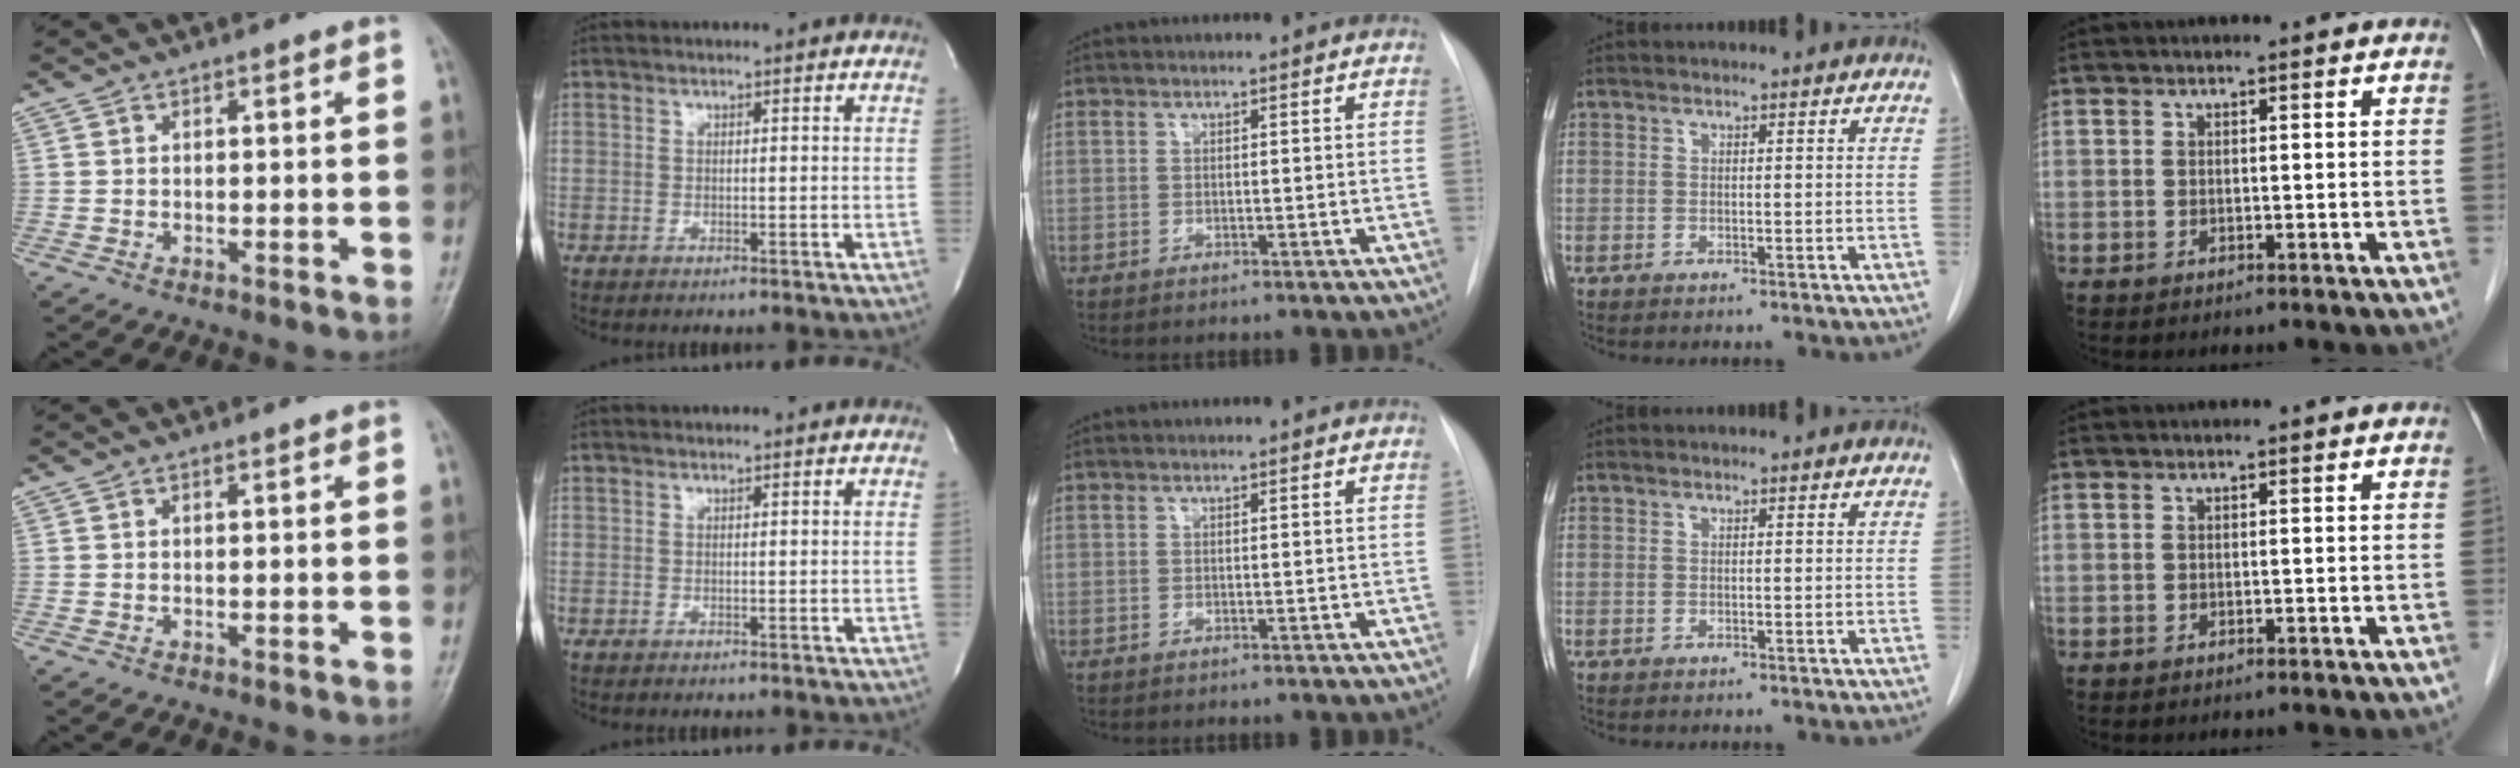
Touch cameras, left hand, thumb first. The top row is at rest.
{}